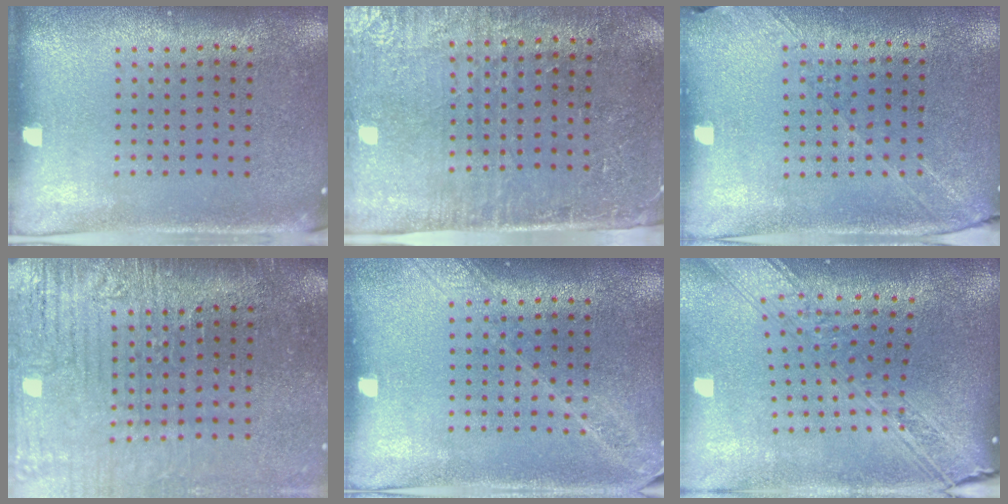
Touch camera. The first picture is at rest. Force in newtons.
{"total": 3.0, "press": 2.7, "slide": 1.3}
{"total": 1.3, "press": 1.3, "slide": 0.4}
{"total": 4.2, "press": 3.6, "slide": 2.1}
{"total": 1.7, "press": 1.4, "slide": 0.9}
{"total": 3.4, "press": 2.5, "slide": 2.3}